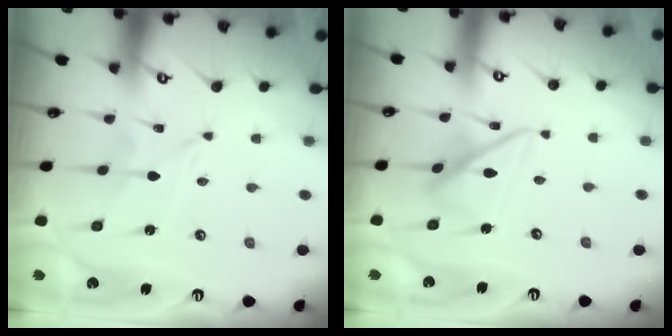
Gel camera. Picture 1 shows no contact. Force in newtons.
{"total": 13.4, "press": 13.4, "slide": 1.2}